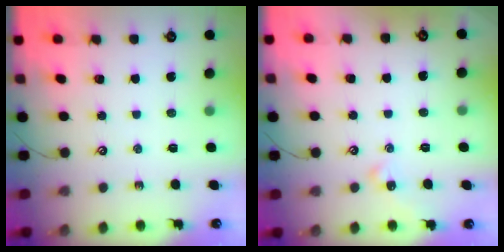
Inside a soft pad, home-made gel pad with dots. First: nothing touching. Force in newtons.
{"total": 0.6, "press": 0.5, "slide": 0.3}